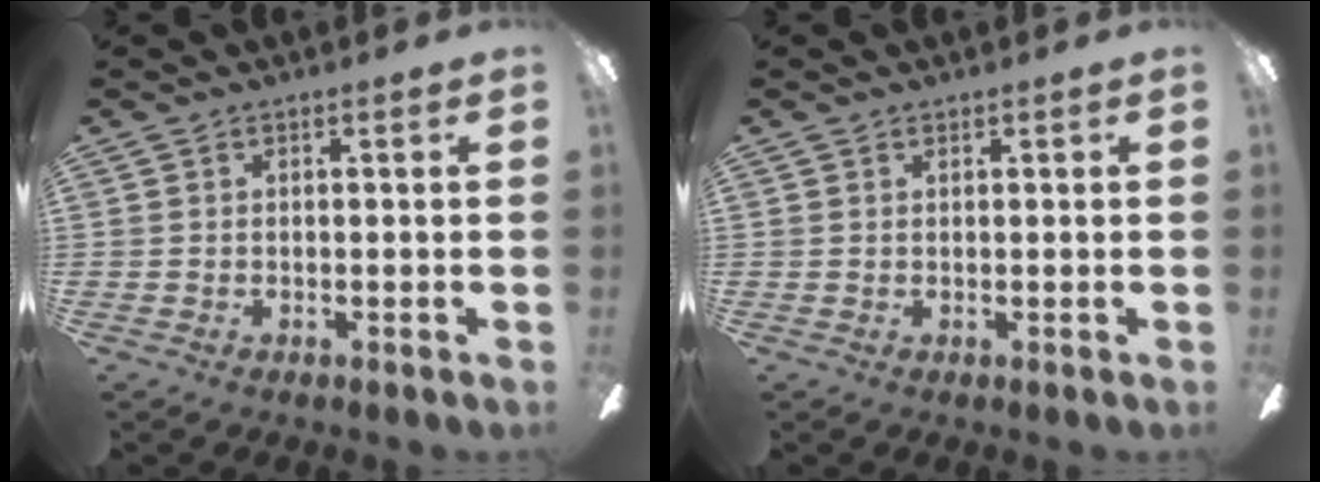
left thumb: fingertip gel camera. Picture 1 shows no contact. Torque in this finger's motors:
{"motor_torque": [-0.27, -0.19, -0.25, 0.44, 0.01]}